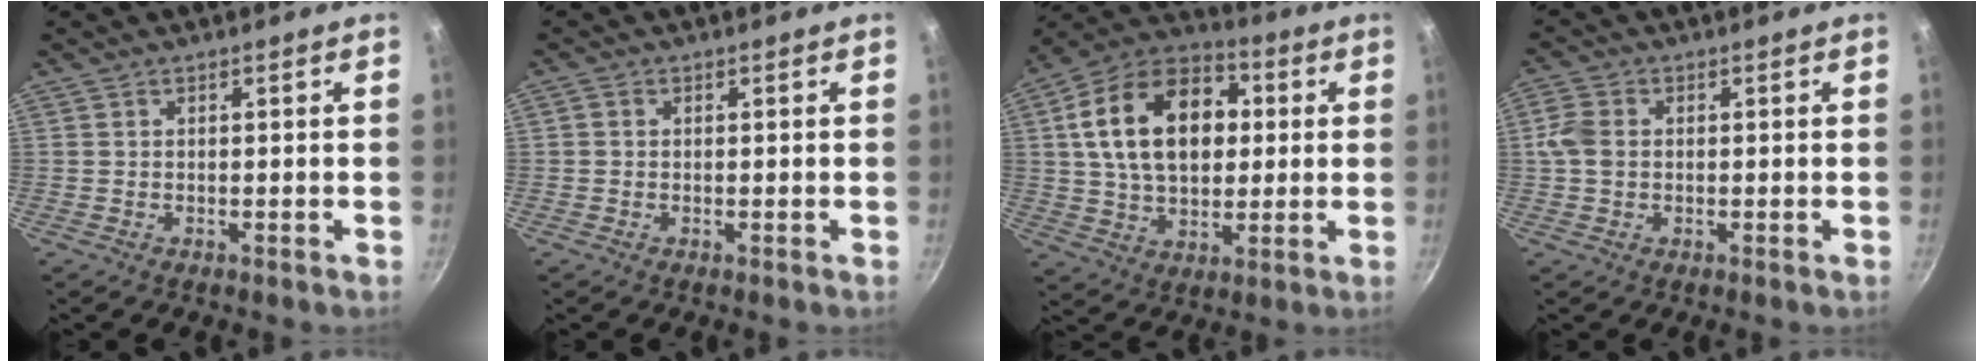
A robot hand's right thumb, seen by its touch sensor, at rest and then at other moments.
{"total": 0.9, "force": [0.0, 0.8, 0.3], "torque": [-0.005, 0.004, -0.002]}
{"total": 20.9, "force": [3.5, 14.1, 15.1], "torque": [-0.226, 0.022, 0.048]}
{"total": 4.4, "force": [0.1, 3.4, 2.8], "torque": [-0.058, 0.007, -0.005]}